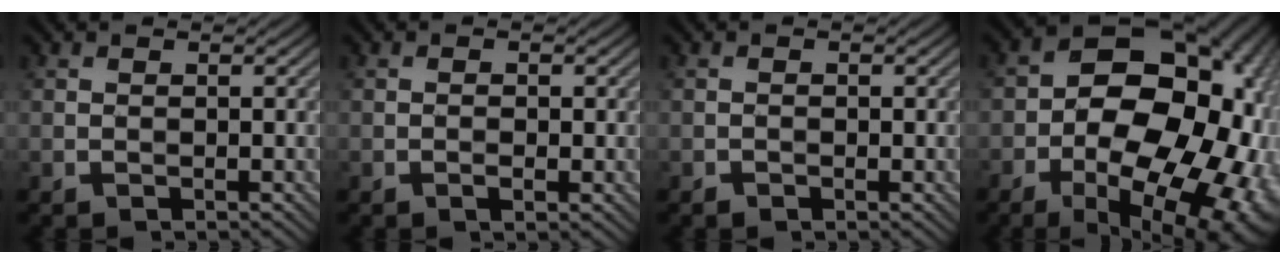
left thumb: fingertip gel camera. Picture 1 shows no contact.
{"total": 1.3, "force": [-0.4, 0.5, 1.1], "torque": [-0.018, 0.001, -0.006]}
{"total": 0.8, "force": [-0.4, 0.5, 0.5], "torque": [-0.009, 0.001, -0.008]}
{"total": 23.2, "force": [-4.8, 15.7, 16.3], "torque": [-0.223, -0.008, -0.073]}